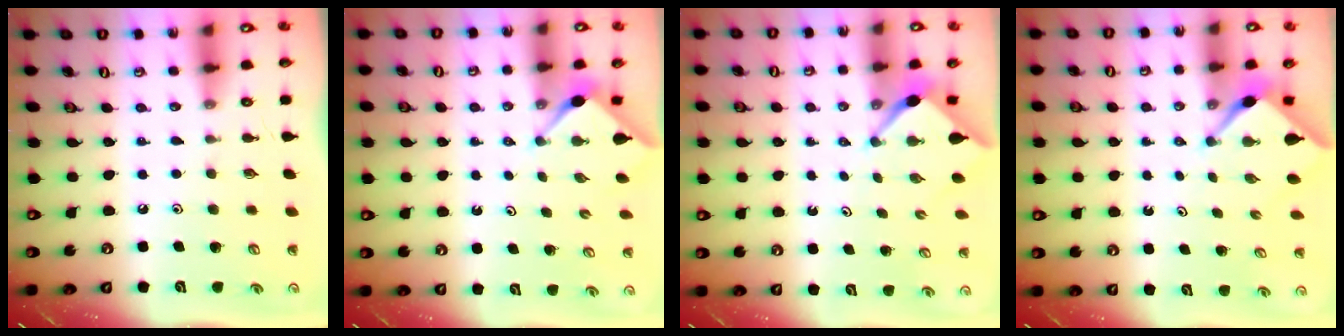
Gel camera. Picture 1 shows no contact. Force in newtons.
{"total": 2.9, "press": 2.8, "slide": 0.4}
{"total": 2.7, "press": 2.6, "slide": 0.3}
{"total": 2.2, "press": 2.2, "slide": 0.3}